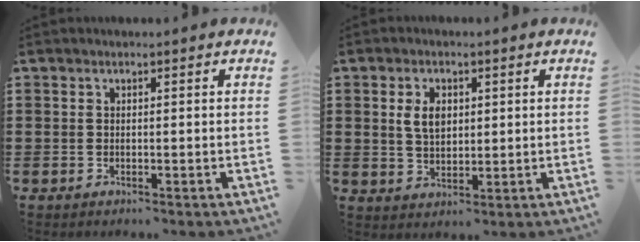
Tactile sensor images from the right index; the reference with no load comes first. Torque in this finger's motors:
{"motor_torque": [0.32, 0.26, 0.36, 0.04]}